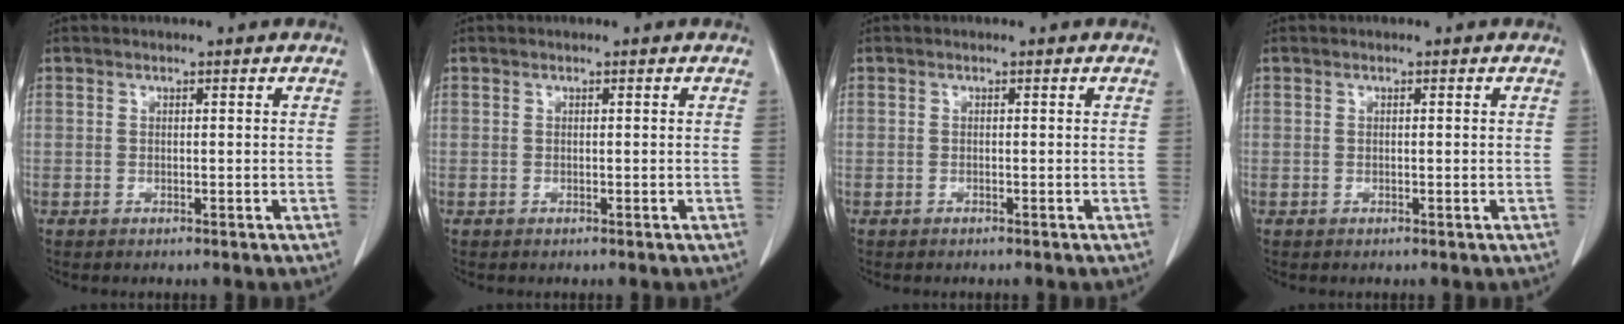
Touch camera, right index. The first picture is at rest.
{"total": 0.0}
{"total": 0.0}
{"total": 0.0}